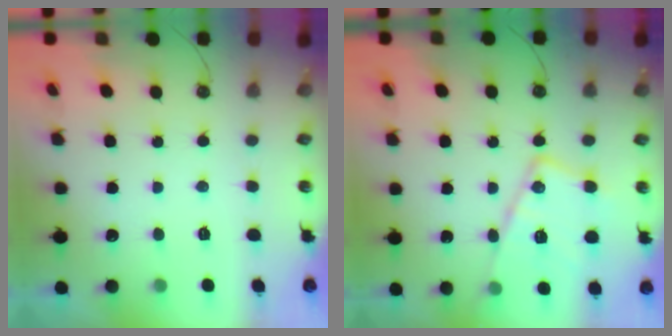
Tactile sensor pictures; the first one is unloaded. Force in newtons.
{"total": 16.9, "press": 16.9, "slide": 1.3}